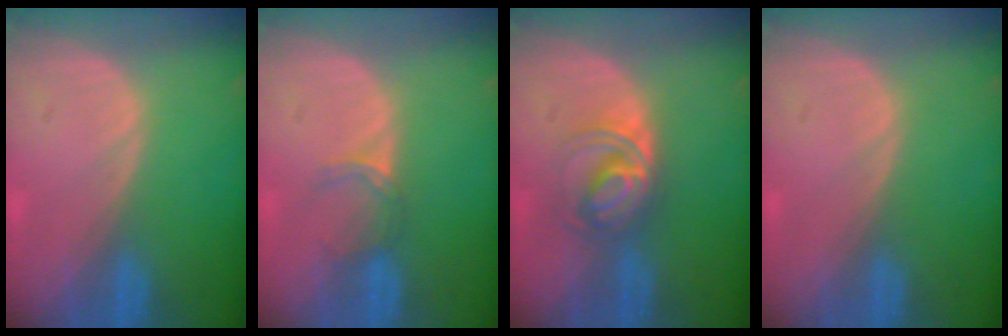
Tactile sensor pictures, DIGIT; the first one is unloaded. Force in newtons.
{"total": 2.5, "press": 2.0, "slide": 1.4}
{"total": 5.7, "press": 5.4, "slide": 1.7}
{"total": 0.0}